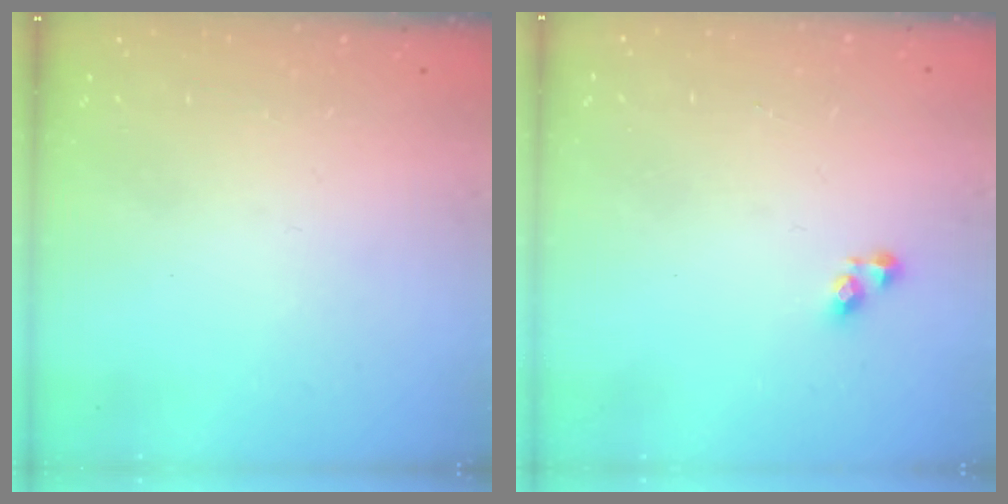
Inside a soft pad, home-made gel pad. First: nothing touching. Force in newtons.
{"total": 3.8, "press": 3.8, "slide": 0.7}